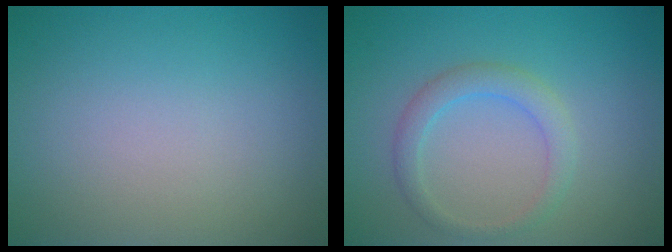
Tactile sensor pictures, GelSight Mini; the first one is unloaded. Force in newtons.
{"total": 2.4, "press": 2.4, "slide": 0.1}